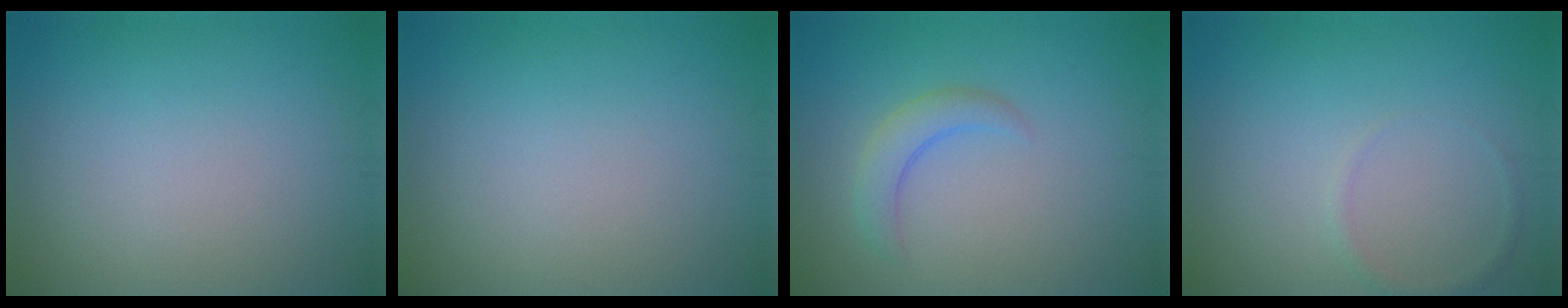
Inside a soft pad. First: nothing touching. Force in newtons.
{"total": 0.0}
{"total": 2.3, "press": 2.3, "slide": 0.4}
{"total": 0.8, "press": 0.8, "slide": 0.0}